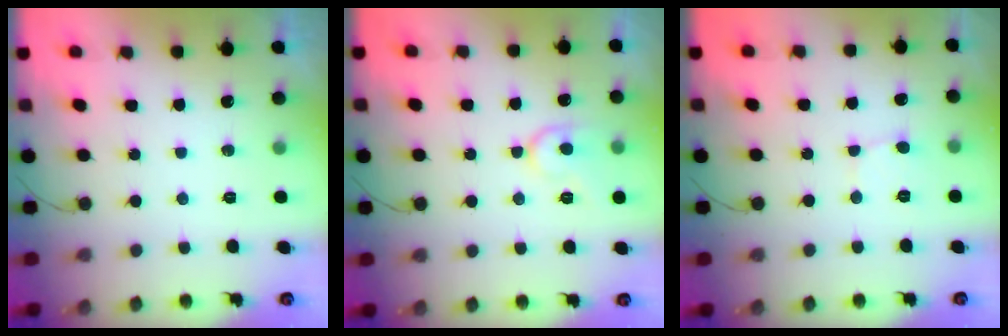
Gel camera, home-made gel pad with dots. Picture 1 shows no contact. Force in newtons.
{"total": 9.9, "press": 9.8, "slide": 0.8}
{"total": 3.6, "press": 3.5, "slide": 0.4}